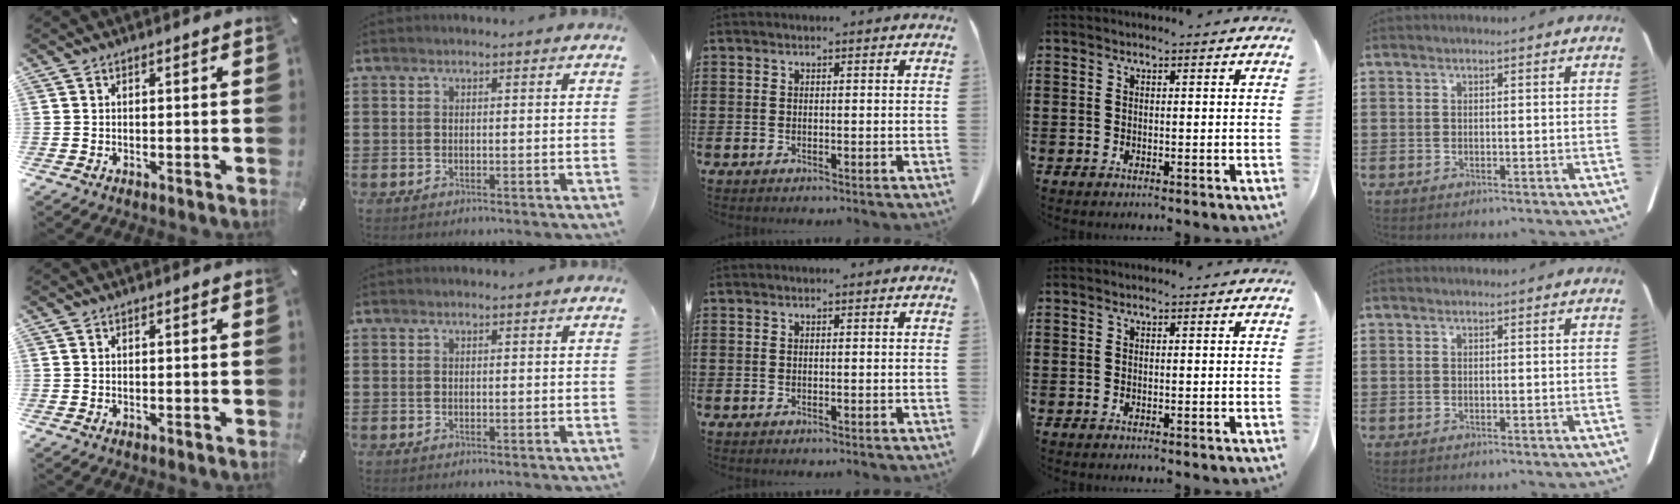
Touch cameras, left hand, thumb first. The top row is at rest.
{}